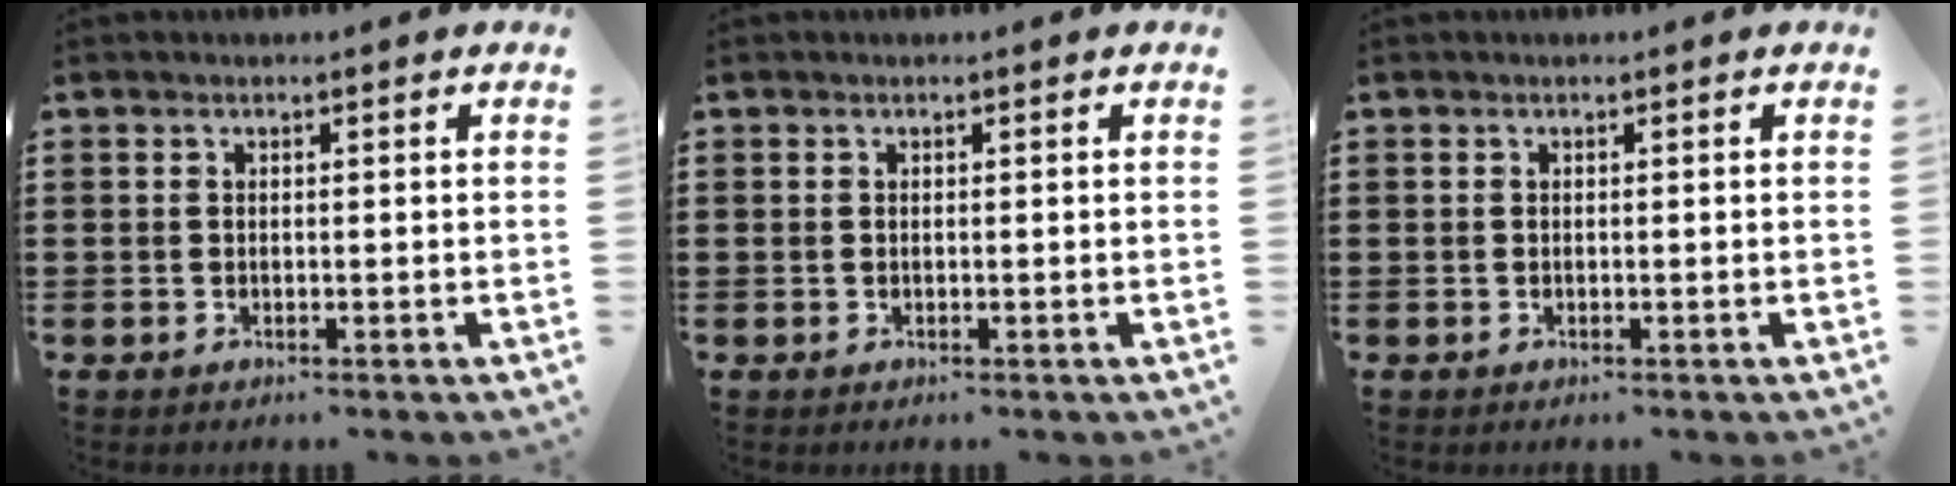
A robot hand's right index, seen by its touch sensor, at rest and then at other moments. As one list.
[{"total": 0.0}, {"total": 0.0}]